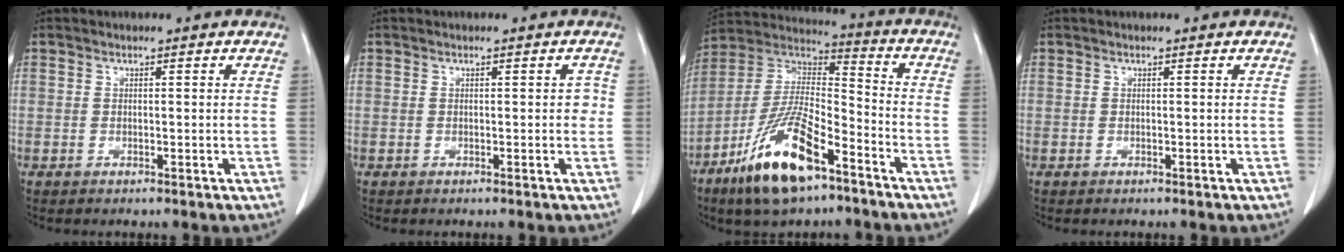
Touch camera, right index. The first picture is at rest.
{"total": 1.2, "force": [0.0, 0.8, 0.9], "torque": [0.000, 0.006, -0.002]}
{"total": 16.9, "force": [-10.0, 4.7, 12.8], "torque": [-0.261, -0.008, -0.183]}
{"total": 0.0}